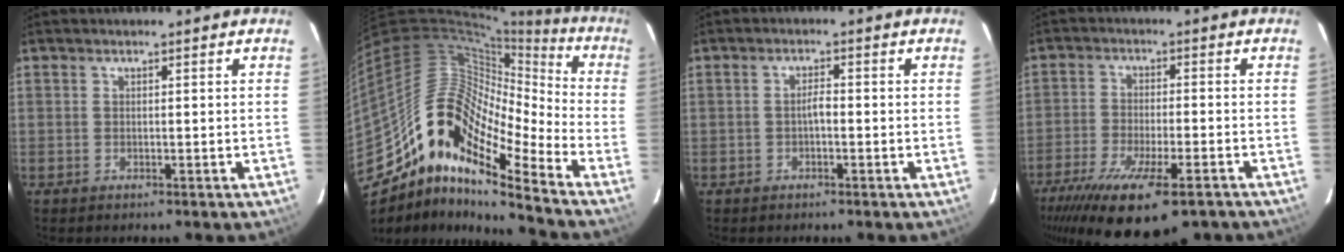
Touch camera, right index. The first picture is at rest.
{"total": 17.3, "force": [-10.6, 5.0, 12.7], "torque": [-0.205, 0.005, -0.220]}
{"total": 1.8, "force": [-0.5, 0.6, 1.6], "torque": [-0.032, 0.007, -0.010]}
{"total": 18.6, "force": [-12.7, 5.3, 12.4], "torque": [-0.244, -0.062, -0.203]}